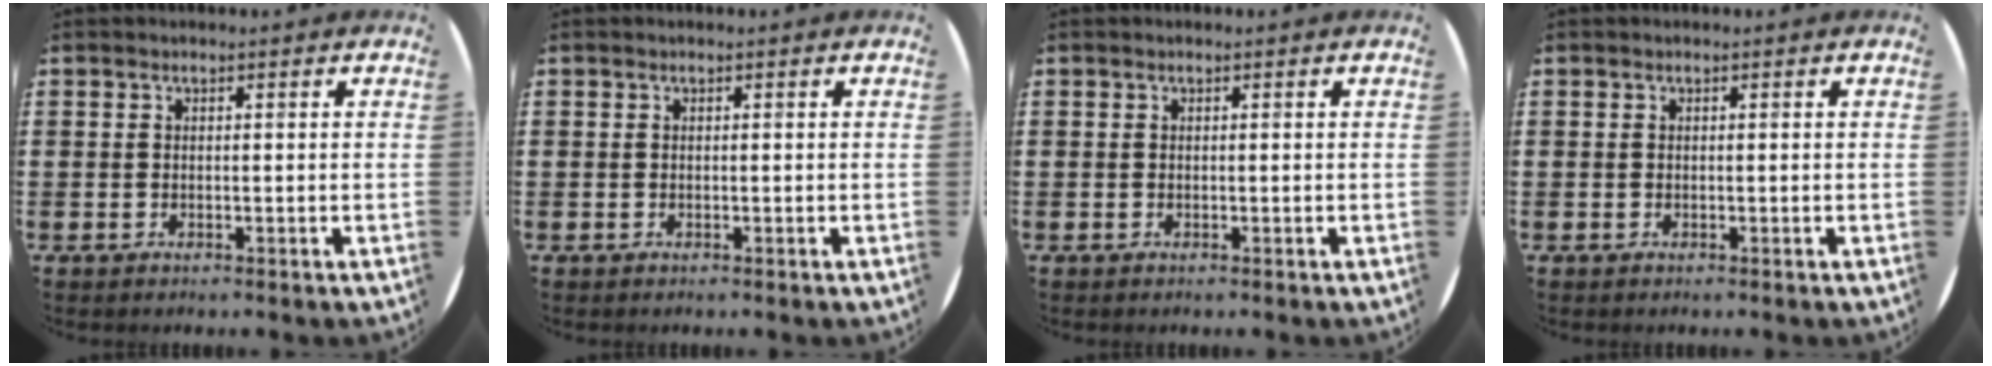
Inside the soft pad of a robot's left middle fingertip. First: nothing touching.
{"total": 0.0}
{"total": 0.0}
{"total": 0.0}